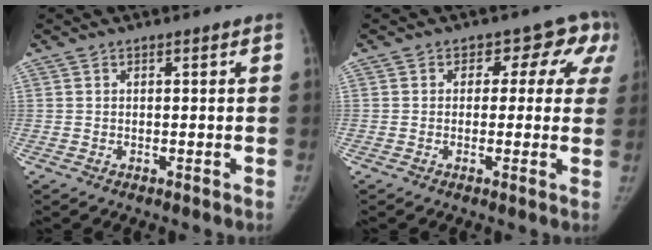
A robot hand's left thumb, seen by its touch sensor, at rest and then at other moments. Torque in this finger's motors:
{"motor_torque": [-0.16, 0.28, -0.19, 0.06, -0.01]}